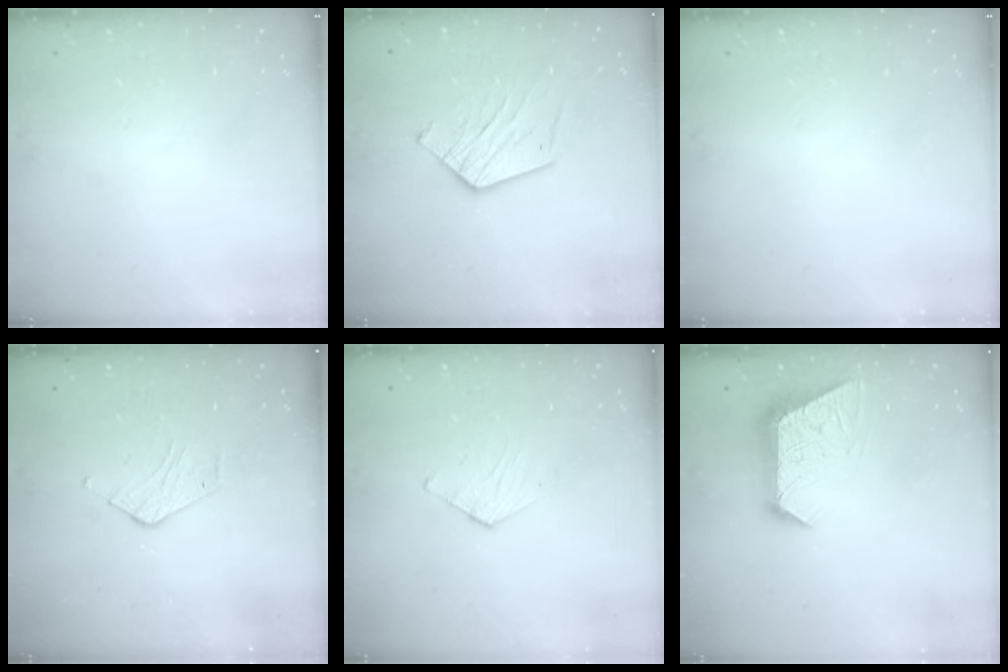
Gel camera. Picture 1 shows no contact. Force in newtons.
{"total": 10.4, "press": 10.4, "slide": 0.5}
{"total": 0.0}
{"total": 4.4, "press": 4.4, "slide": 0.3}
{"total": 3.6, "press": 3.6, "slide": 0.3}
{"total": 10.5, "press": 10.5, "slide": 0.9}